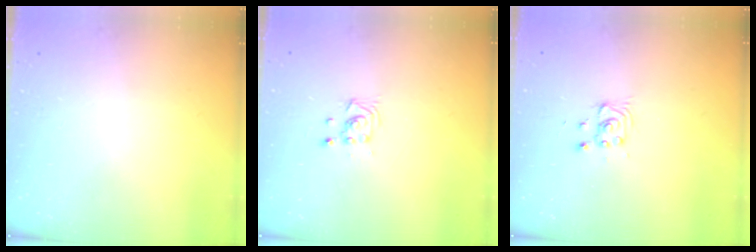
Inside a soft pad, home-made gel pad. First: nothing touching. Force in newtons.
{"total": 3.0, "press": 2.9, "slide": 0.5}
{"total": 2.8, "press": 2.8, "slide": 0.4}